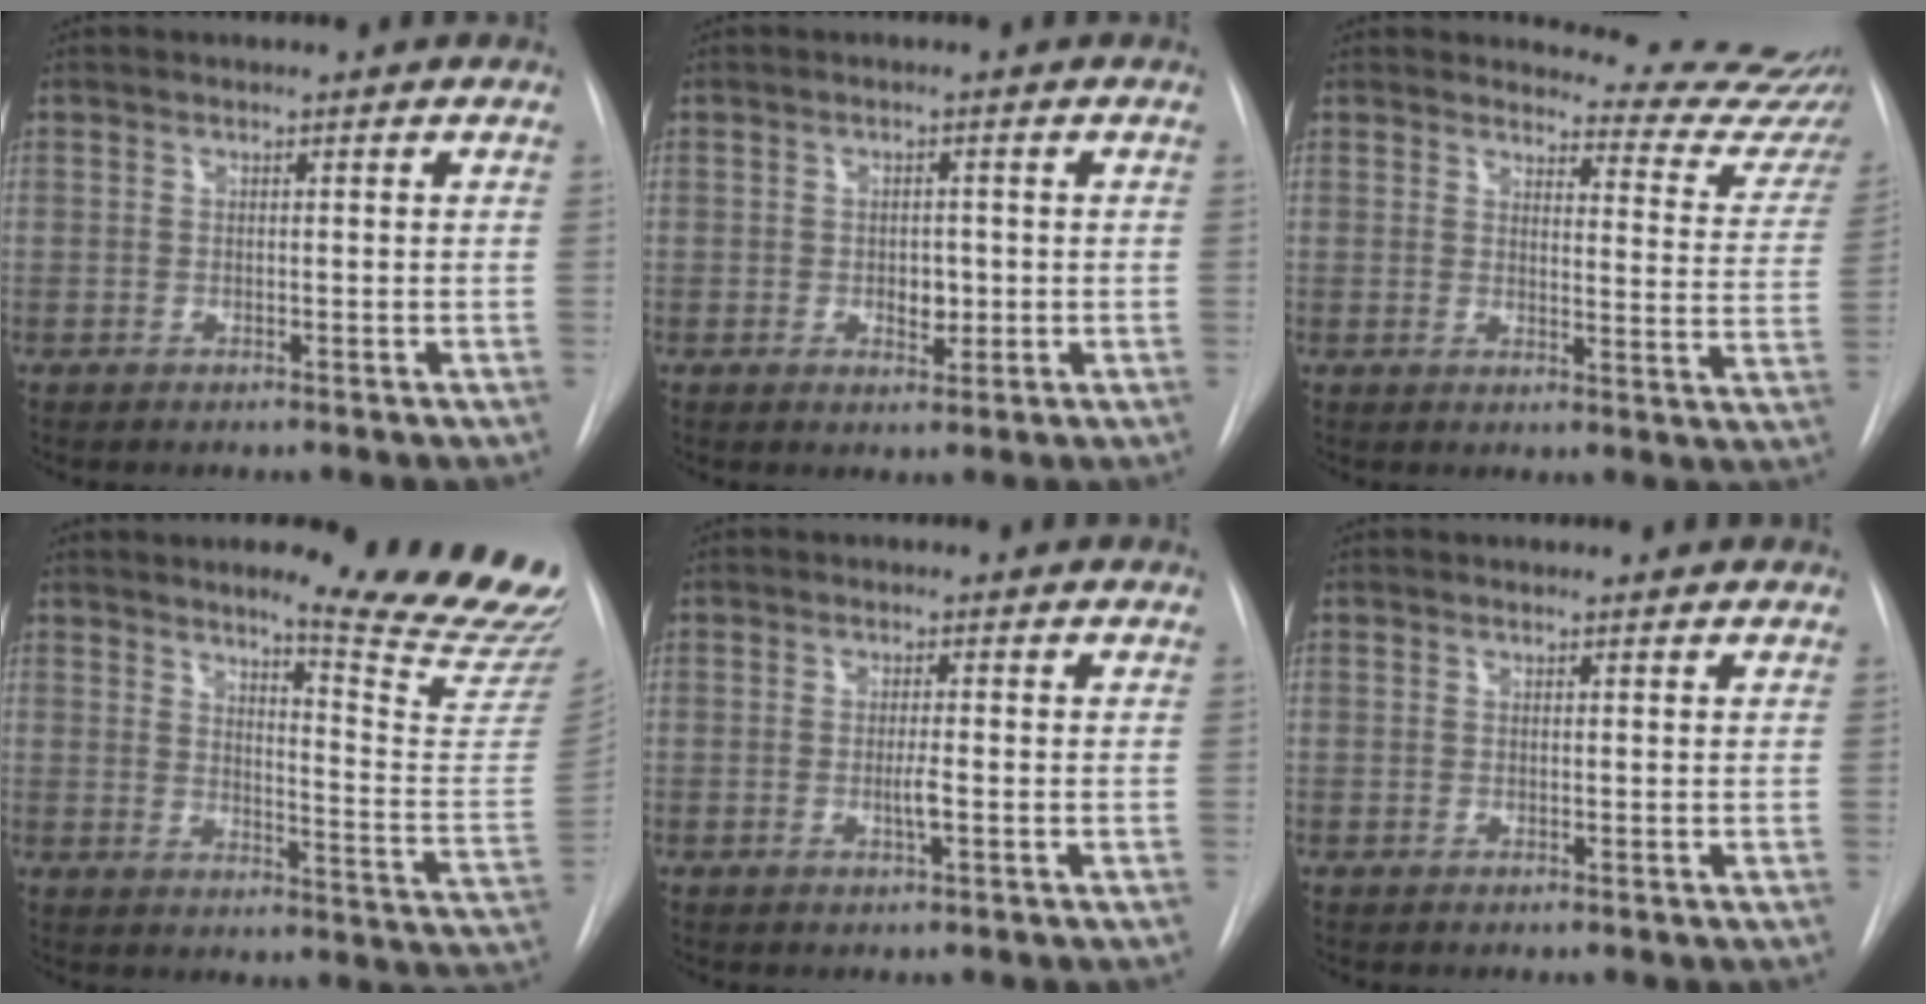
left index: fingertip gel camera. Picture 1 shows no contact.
{"total": 2.6, "force": [-0.3, 1.7, 1.9], "torque": [-0.026, 0.000, 0.000]}
{"total": 14.0, "force": [13.9, 1.5, 1.1], "torque": [0.013, -0.105, 0.128]}
{"total": 17.6, "force": [15.8, -0.9, 7.8], "torque": [-0.103, -0.130, 0.180]}
{"total": 1.7, "force": [-0.4, -0.1, 1.7], "torque": [-0.033, -0.003, -0.007]}
{"total": 1.7, "force": [1.7, 0.3, 0.2], "torque": [-0.012, 0.011, 0.017]}